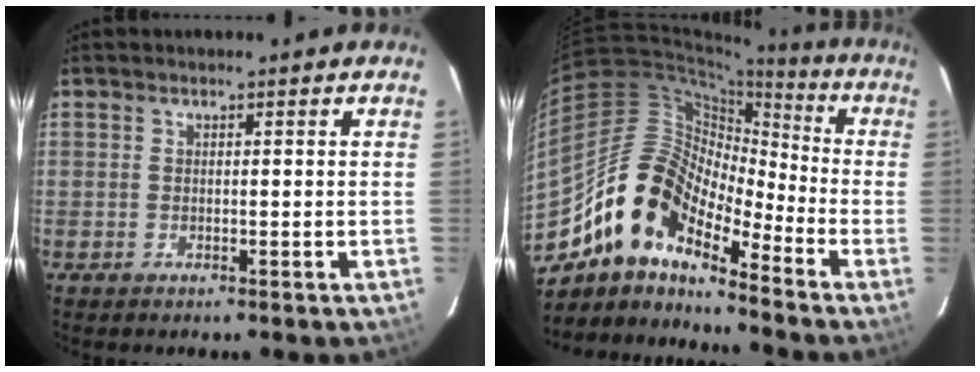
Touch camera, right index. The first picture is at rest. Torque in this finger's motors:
{"motor_torque": [0.68, -0.78, 1.04, 0.21]}